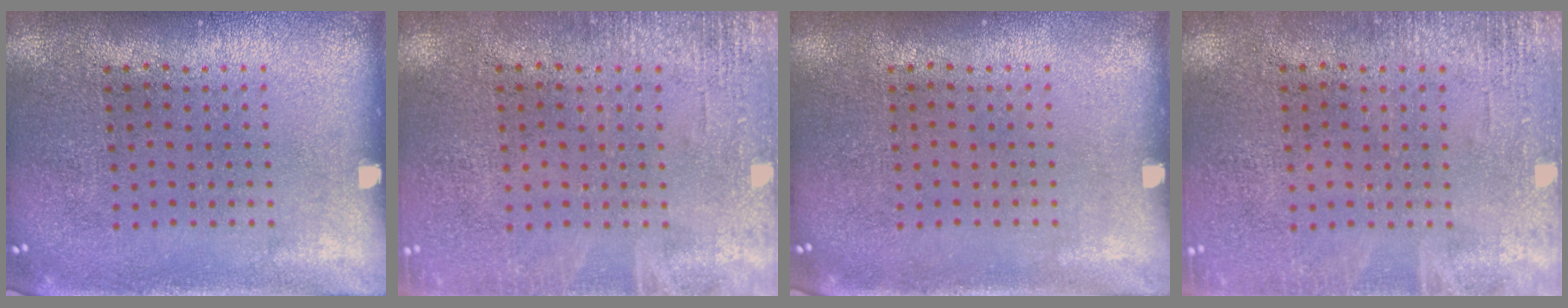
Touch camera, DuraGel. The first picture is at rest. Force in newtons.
{"total": 1.9, "press": 1.9, "slide": 0.2}
{"total": 0.0}
{"total": 1.9, "press": 1.9, "slide": 0.2}